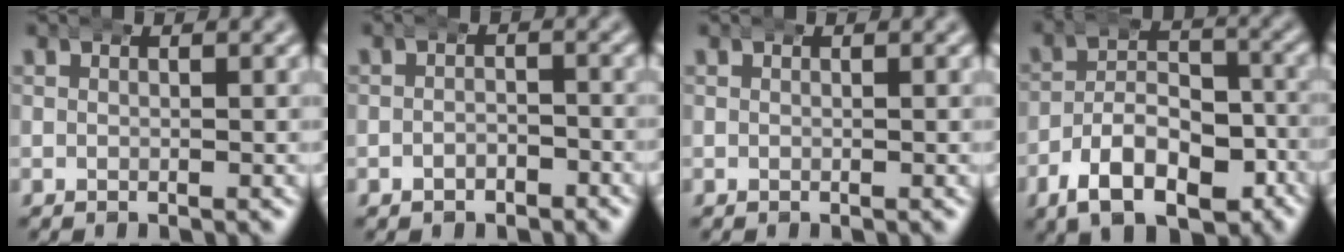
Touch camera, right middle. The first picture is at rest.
{"total": 1.8, "force": [-1.4, 1.1, 0.3], "torque": [0.004, -0.001, -0.027]}
{"total": 0.0}
{"total": 9.7, "force": [-6.3, 5.4, 5.0], "torque": [-0.063, -0.013, -0.104]}